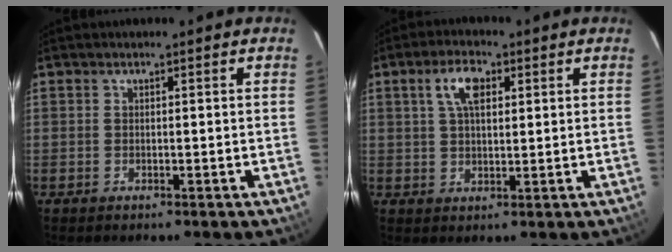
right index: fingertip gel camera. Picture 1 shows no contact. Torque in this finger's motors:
{"motor_torque": [0.47, -0.01, 0.15, 0.08]}